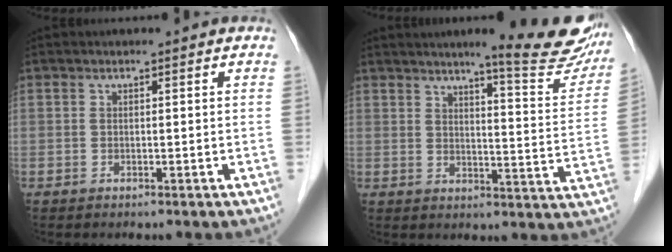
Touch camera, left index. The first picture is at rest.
{"total": 14.7, "force": [12.3, 0.7, 8.1], "torque": [-0.088, -0.035, 0.142]}